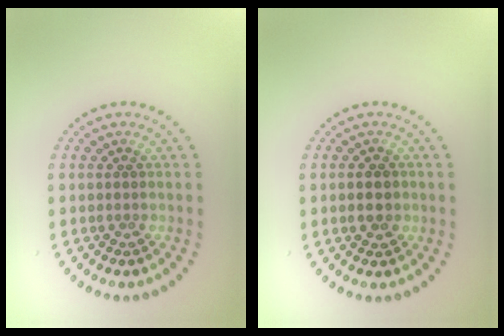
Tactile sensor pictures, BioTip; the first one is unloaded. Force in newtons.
{"total": 2.0, "press": 1.9, "slide": 0.4}